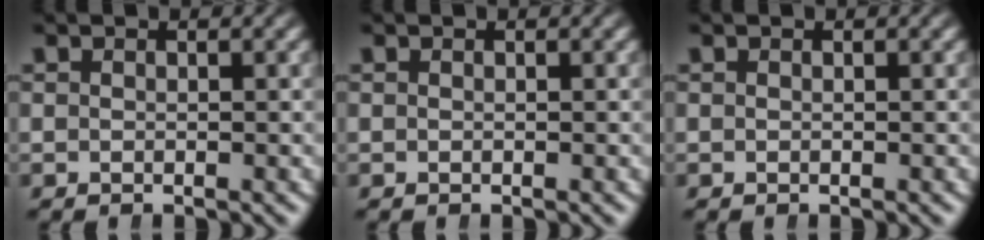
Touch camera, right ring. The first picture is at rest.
{"total": 0.0}
{"total": 0.0}